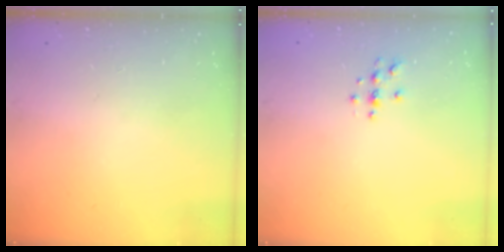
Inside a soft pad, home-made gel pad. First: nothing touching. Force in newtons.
{"total": 3.8, "press": 3.8, "slide": 0.4}